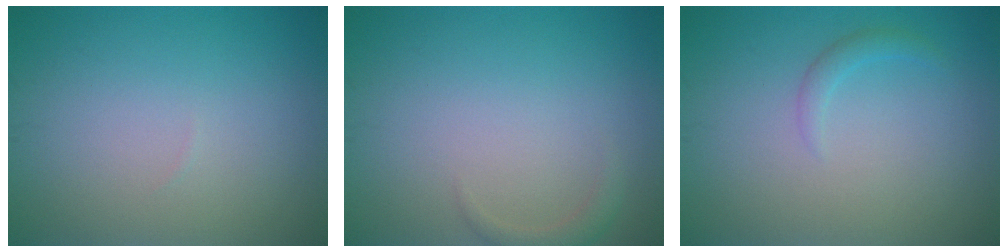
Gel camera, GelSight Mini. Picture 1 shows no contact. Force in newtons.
{"total": 1.2, "press": 1.2, "slide": 0.1}
{"total": 1.2, "press": 1.1, "slide": 0.1}